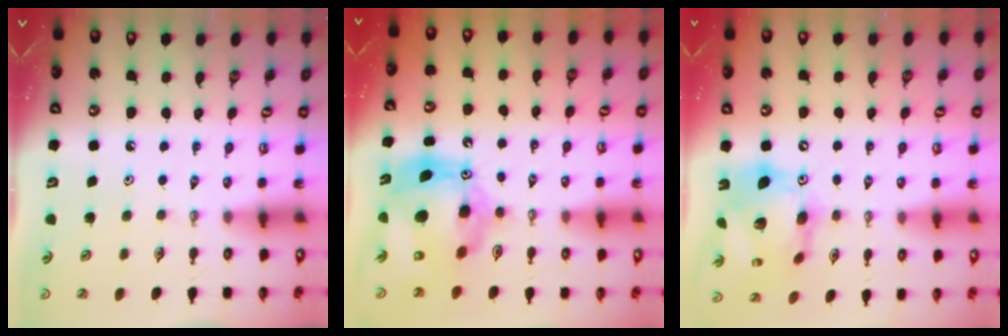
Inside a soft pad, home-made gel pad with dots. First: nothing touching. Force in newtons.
{"total": 16.2, "press": 16.1, "slide": 1.5}
{"total": 17.3, "press": 17.2, "slide": 1.8}